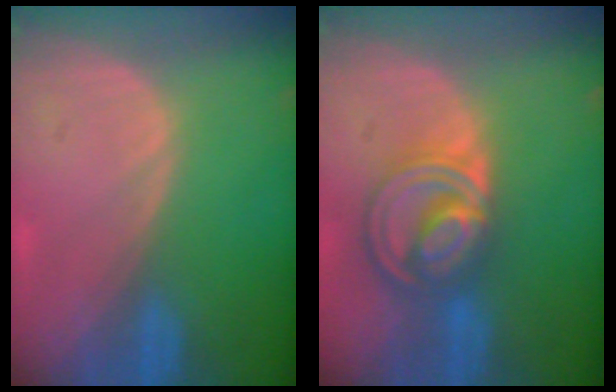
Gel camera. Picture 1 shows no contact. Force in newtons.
{"total": 8.8, "press": 7.4, "slide": 4.6}